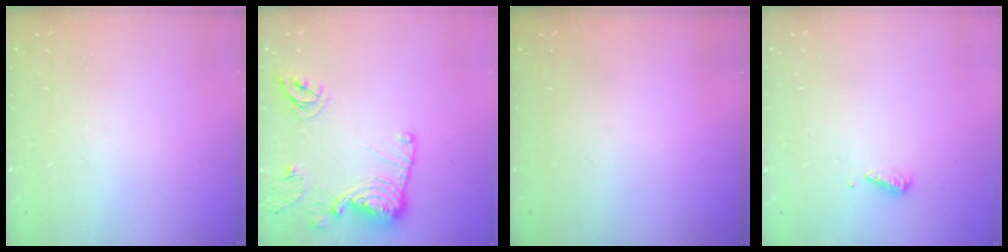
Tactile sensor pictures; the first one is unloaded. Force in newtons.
{"total": 13.7, "press": 13.6, "slide": 1.4}
{"total": 0.0}
{"total": 2.9, "press": 2.9, "slide": 0.4}